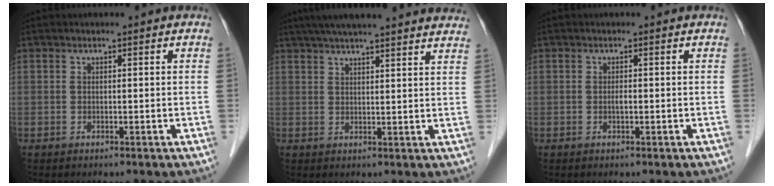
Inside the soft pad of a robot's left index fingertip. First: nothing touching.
{"total": 22.4, "force": [19.9, 1.4, 10.2], "torque": [-0.158, 0.024, 0.253]}
{"total": 0.7, "force": [-0.3, 0.1, 0.6], "torque": [-0.015, -0.001, -0.005]}